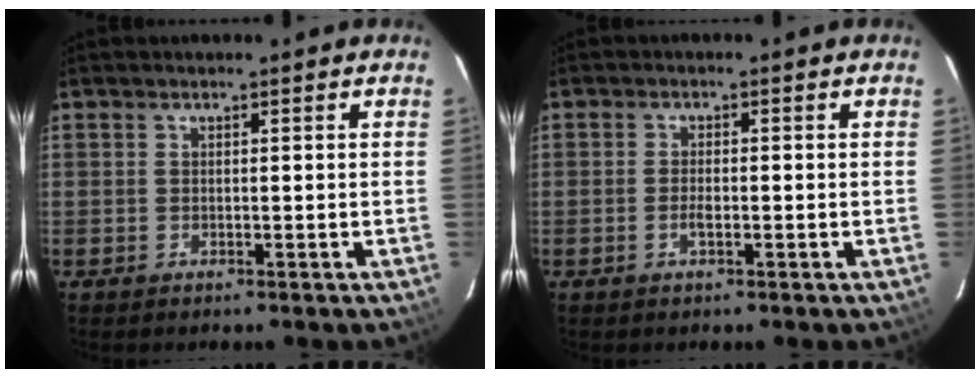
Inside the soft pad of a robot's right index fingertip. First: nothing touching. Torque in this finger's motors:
{"motor_torque": [-0.08, -0.02, -0.03, -0.01]}